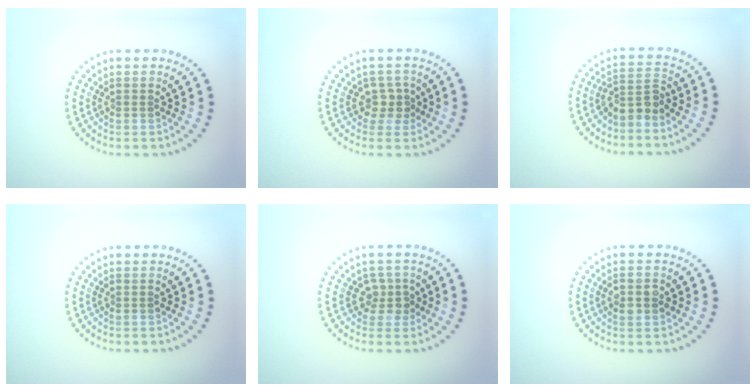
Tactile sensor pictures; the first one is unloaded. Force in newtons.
{"total": 2.0, "press": 1.5, "slide": 1.3}
{"total": 2.6, "press": 1.9, "slide": 1.8}
{"total": 0.0}
{"total": 2.0, "press": 1.6, "slide": 1.2}
{"total": 2.4, "press": 2.4, "slide": 0.1}